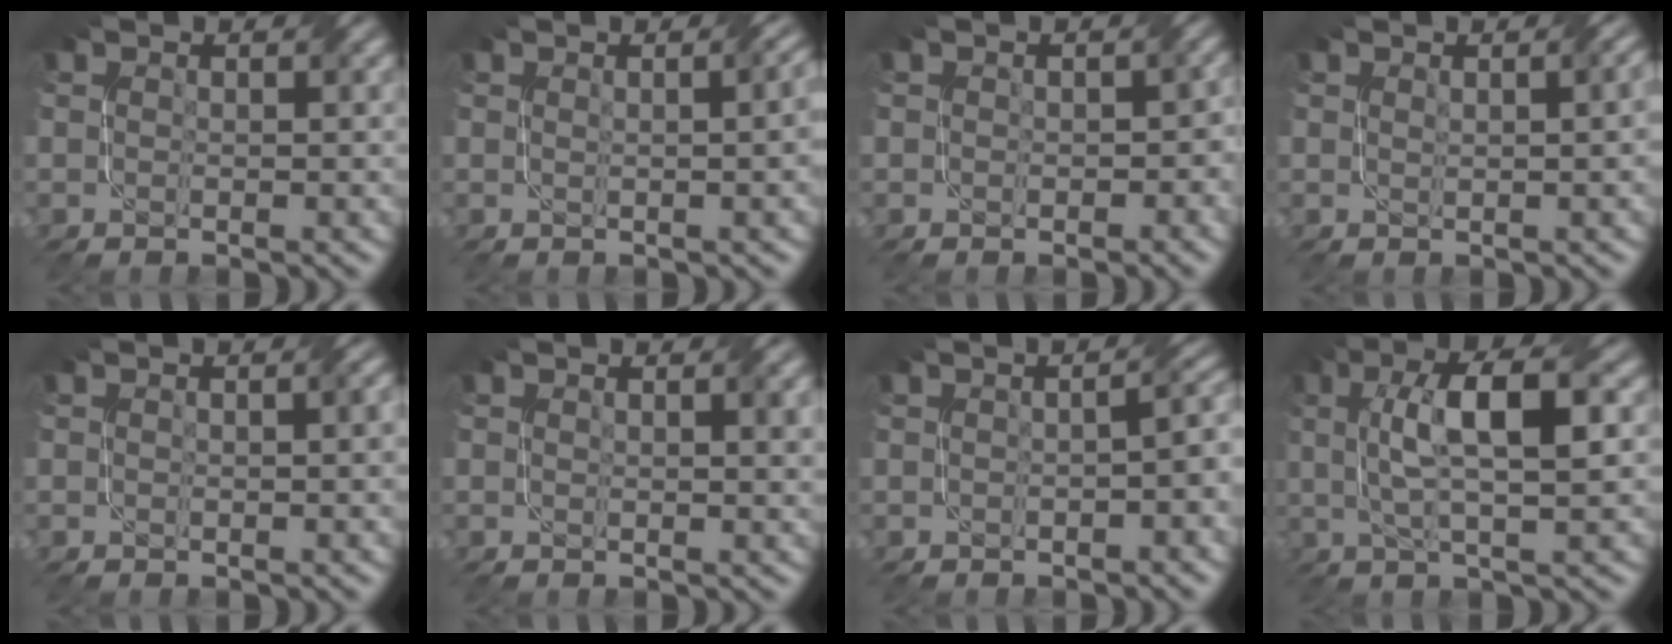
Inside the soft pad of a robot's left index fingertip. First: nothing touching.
{"total": 4.9, "force": [0.7, 2.2, 4.3], "torque": [-0.018, 0.021, 0.004]}
{"total": 2.3, "force": [-0.2, 1.7, 1.6], "torque": [-0.015, -0.007, -0.003]}
{"total": 3.0, "force": [0.8, 1.1, 2.7], "torque": [-0.020, 0.012, 0.009]}
{"total": 1.4, "force": [0.2, 0.2, 1.3], "torque": [-0.016, 0.003, 0.002]}
{"total": 2.0, "force": [0.8, 0.5, 1.7], "torque": [-0.016, 0.003, 0.013]}
{"total": 3.6, "force": [-0.5, 1.1, 3.4], "torque": [-0.037, 0.008, -0.002]}
{"total": 7.4, "force": [1.5, 2.0, 7.0], "torque": [-0.126, 0.012, 0.024]}